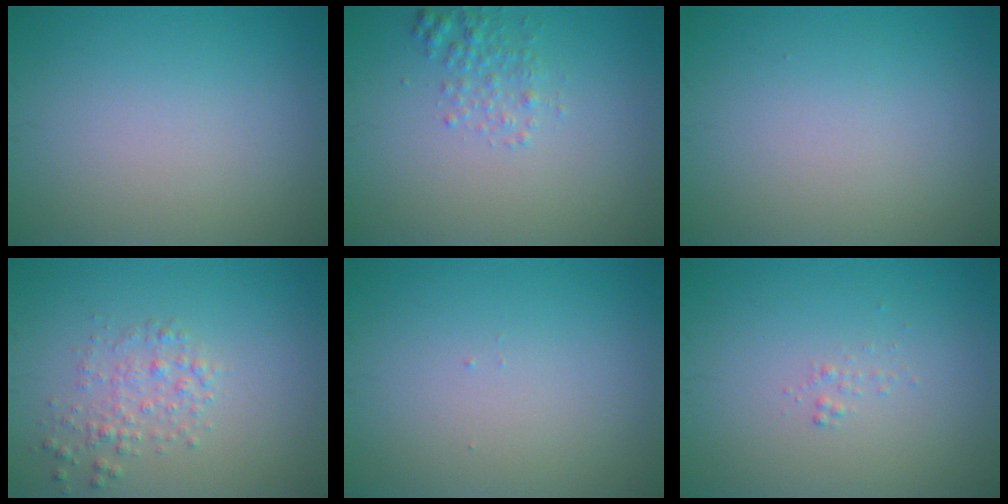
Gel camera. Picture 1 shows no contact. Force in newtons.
{"total": 1.7, "press": 1.7, "slide": 0.1}
{"total": 0.0}
{"total": 2.1, "press": 2.1, "slide": 0.1}
{"total": 0.0}
{"total": 0.5, "press": 0.5, "slide": 0.0}